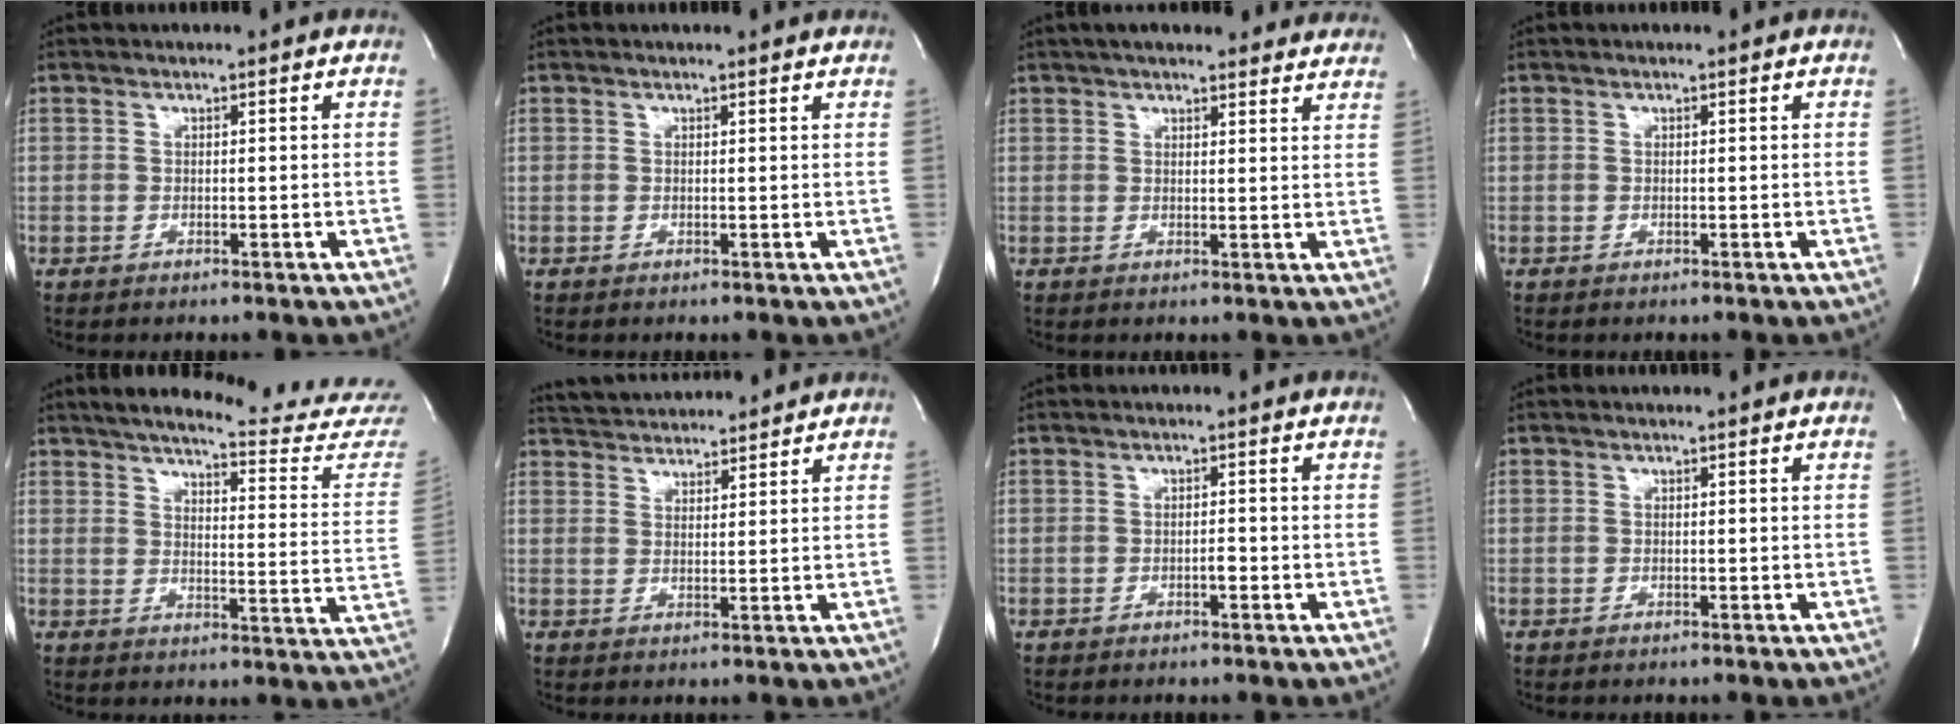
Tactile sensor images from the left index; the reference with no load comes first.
{"total": 2.2, "force": [2.2, 0.3, 0.3], "torque": [-0.012, 0.002, 0.017]}
{"total": 17.0, "force": [15.2, 3.8, 6.7], "torque": [-0.083, 0.030, 0.184]}
{"total": 0.0}
{"total": 21.9, "force": [20.6, 0.6, 7.3], "torque": [-0.096, -0.096, 0.241]}
{"total": 9.7, "force": [9.3, 1.4, 2.1], "torque": [-0.040, 0.026, 0.142]}
{"total": 0.9, "force": [-0.4, 0.2, 0.7], "torque": [-0.011, 0.002, -0.008]}
{"total": 0.0}